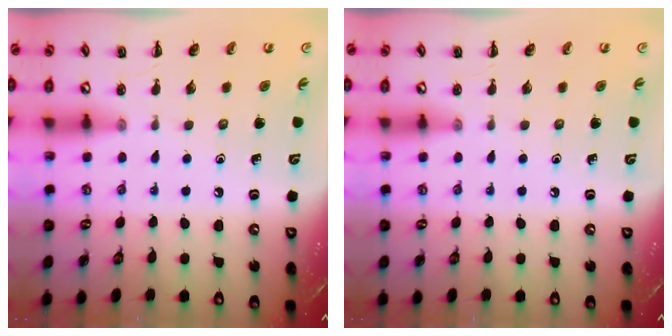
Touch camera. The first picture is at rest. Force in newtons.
{"total": 0.0}